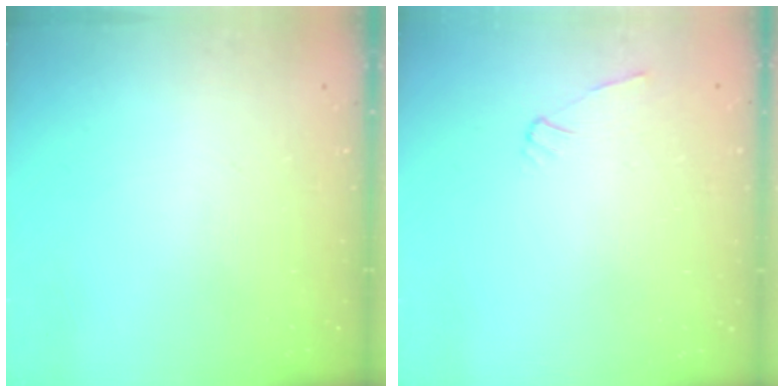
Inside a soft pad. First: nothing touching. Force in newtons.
{"total": 1.6, "press": 1.5, "slide": 0.5}